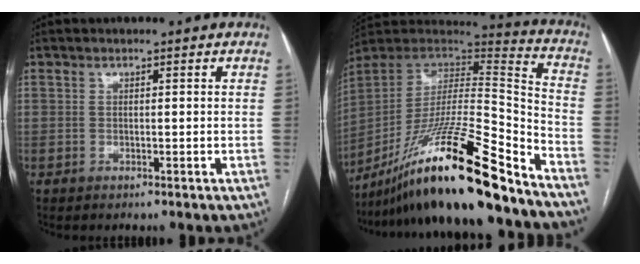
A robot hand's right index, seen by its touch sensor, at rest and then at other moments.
{"total": 25.5, "force": [-19.2, 1.1, 16.8], "torque": [-0.282, -0.014, -0.339]}